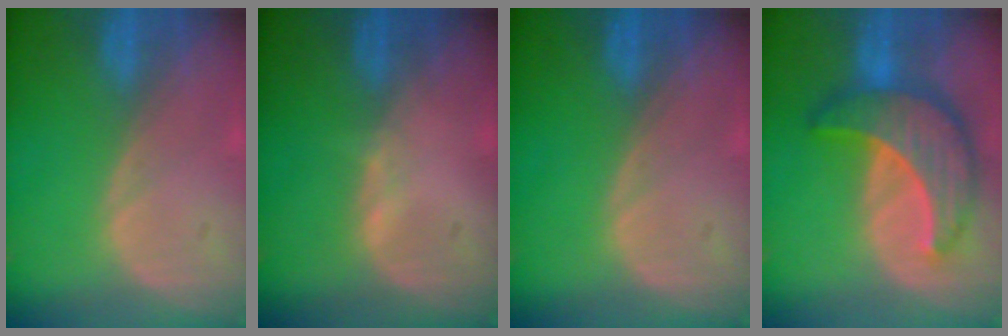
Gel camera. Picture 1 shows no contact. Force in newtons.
{"total": 0.6, "press": 0.5, "slide": 0.3}
{"total": 0.0}
{"total": 10.0, "press": 10.0, "slide": 0.7}